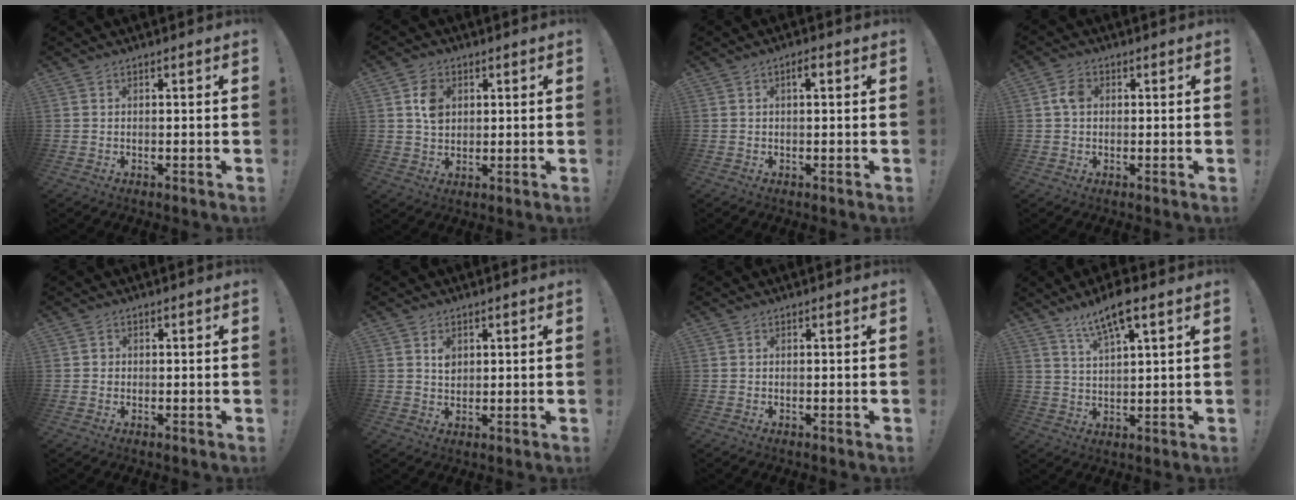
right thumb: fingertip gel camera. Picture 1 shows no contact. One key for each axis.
{"total": 7.5, "fx": 2.6, "fy": 5.4, "fz": 4.6, "tx": -0.072, "ty": 0.000, "tz": 0.051}
{"total": 1.9, "fx": 0.7, "fy": 0.5, "fz": 1.7, "tx": -0.022, "ty": 0.001, "tz": 0.005}
{"total": 4.1, "fx": 0.5, "fy": 2.9, "fz": 2.8, "tx": -0.055, "ty": 0.011, "tz": 0.010}
{"total": 1.4, "fx": -0.1, "fy": 1.3, "fz": 0.5, "tx": -0.007, "ty": 0.004, "tz": -0.004}
{"total": 3.0, "fx": 1.3, "fy": 2.4, "fz": 1.1, "tx": -0.012, "ty": -0.006, "tz": 0.021}
{"total": 0.0}
{"total": 9.1, "fx": 6.1, "fy": 2.1, "fz": 6.4, "tx": -0.113, "ty": -0.025, "tz": 0.106}